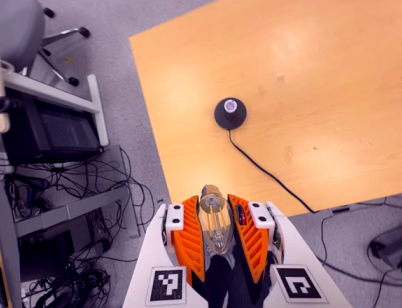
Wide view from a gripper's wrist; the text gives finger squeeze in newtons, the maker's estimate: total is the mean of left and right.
{"total": 20.1, "left": 21.5, "right": 18.7}